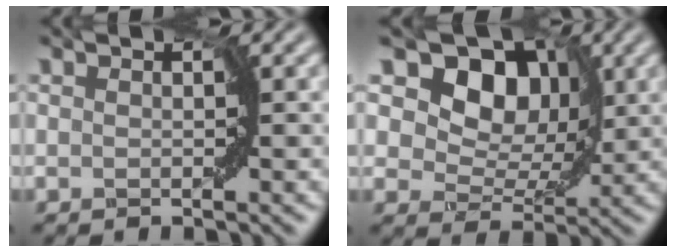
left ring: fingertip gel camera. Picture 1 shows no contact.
{"total": 13.7, "force": [7.2, 8.9, 7.6], "torque": [-0.103, 0.041, 0.106]}